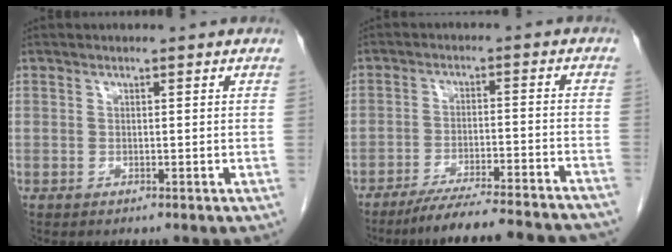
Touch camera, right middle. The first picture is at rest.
{"total": 18.4, "force": [-16.8, 0.5, 7.7], "torque": [-0.092, -0.022, -0.231]}